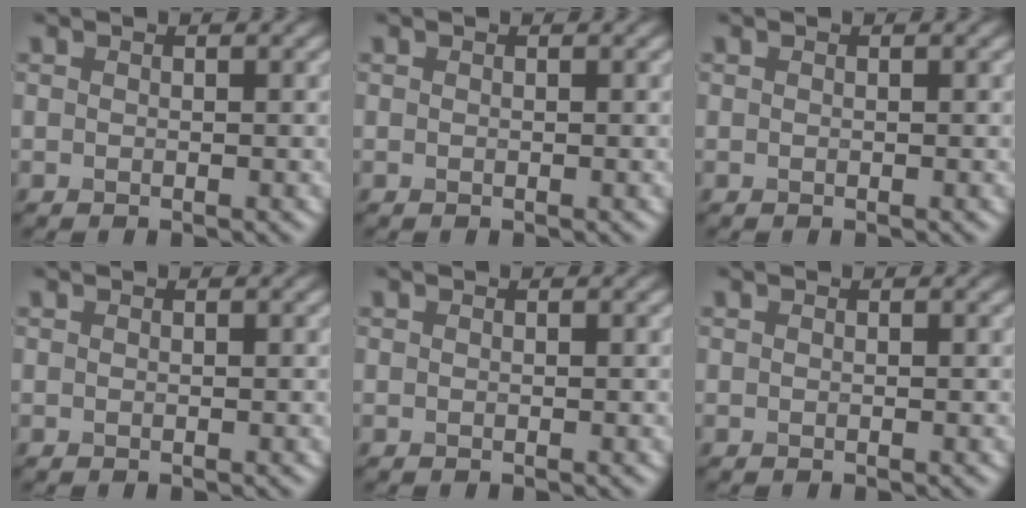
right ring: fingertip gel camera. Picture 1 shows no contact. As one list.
[{"total": 0.0}, {"total": 0.0}, {"total": 0.0}, {"total": 0.0}, {"total": 0.0}]